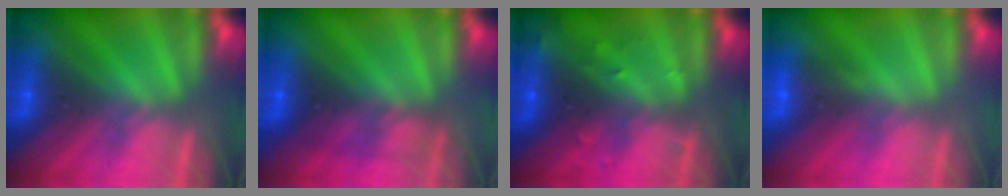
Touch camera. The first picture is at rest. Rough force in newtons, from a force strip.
{"total": 2.7}
{"total": 2.9}
{"total": 2.9}